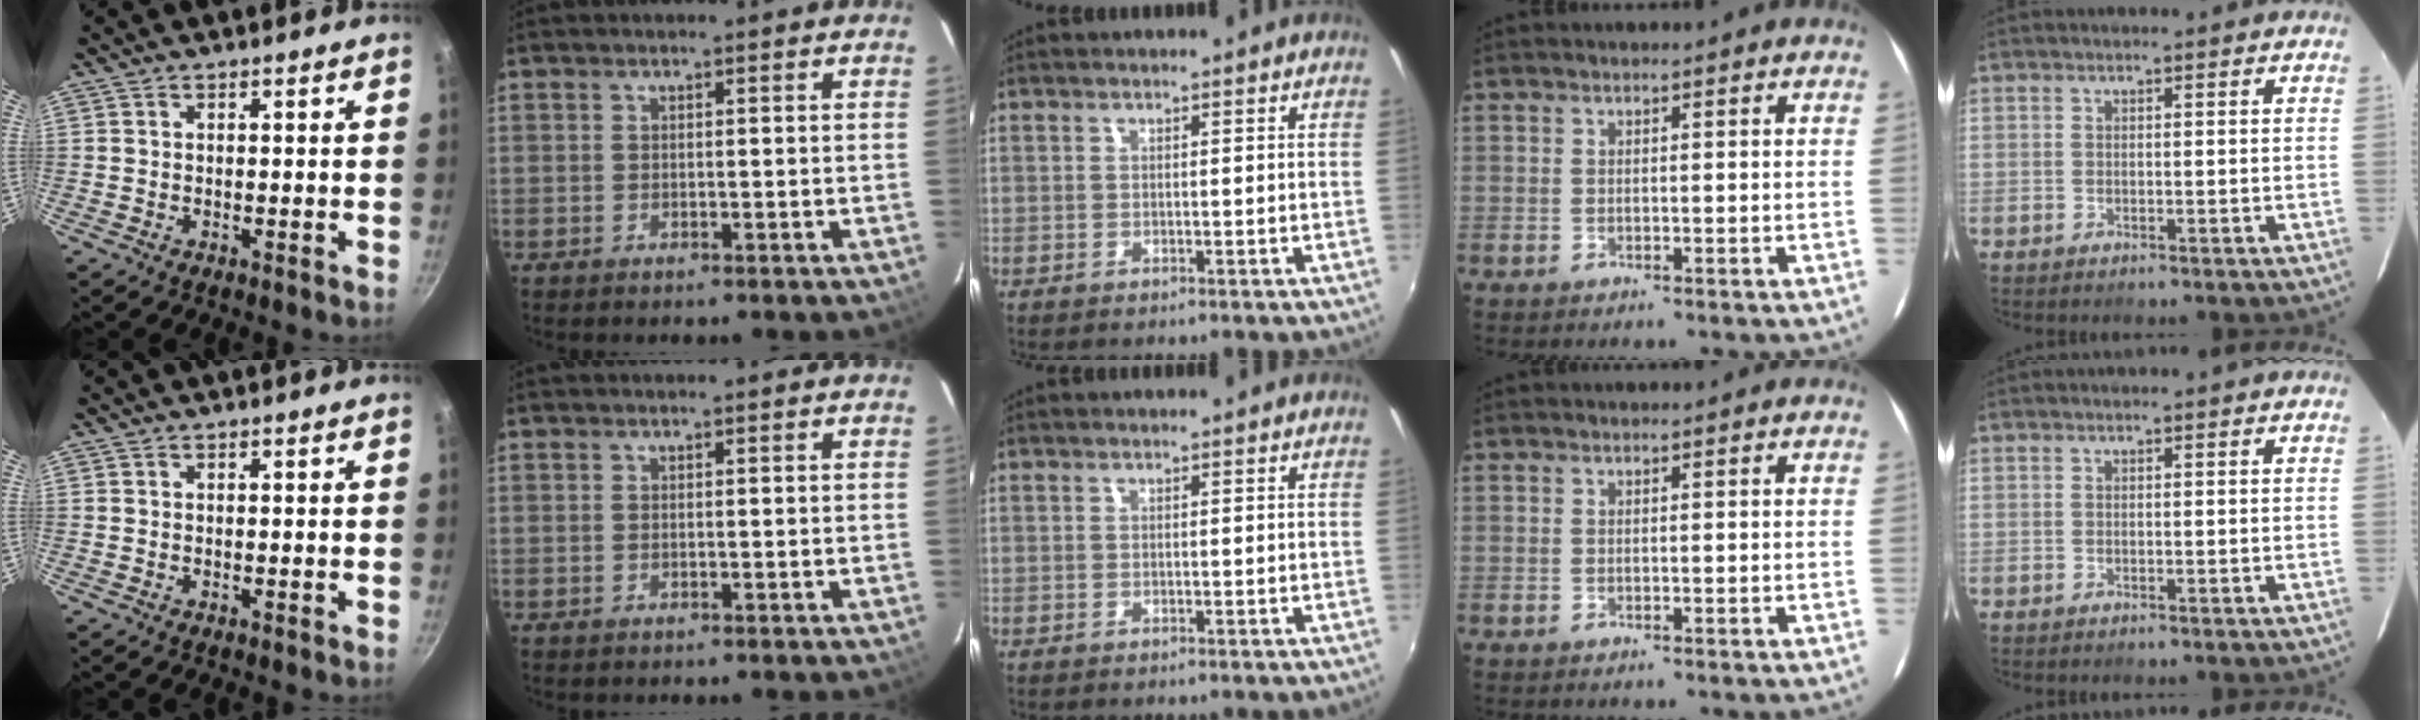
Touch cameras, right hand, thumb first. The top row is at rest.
{}